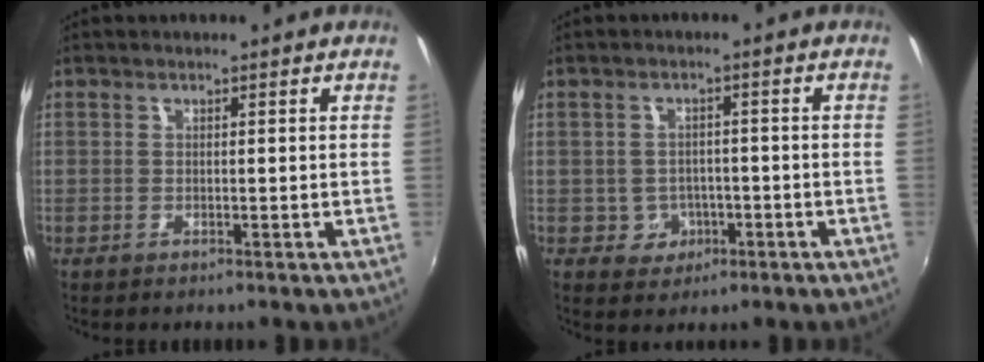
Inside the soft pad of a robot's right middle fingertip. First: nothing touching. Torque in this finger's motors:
{"motor_torque": [0.58, -0.50, -0.03, 0.00]}